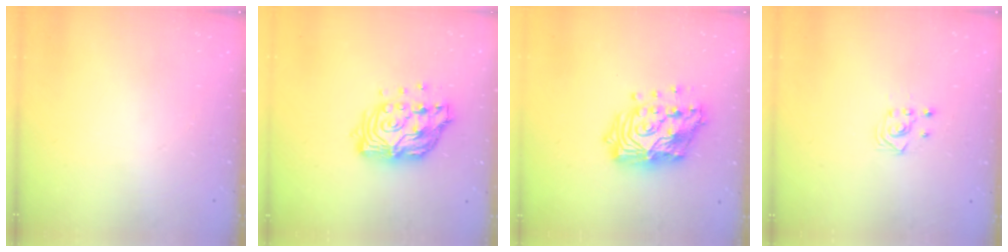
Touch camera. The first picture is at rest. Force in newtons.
{"total": 14.1, "press": 14.0, "slide": 1.3}
{"total": 18.1, "press": 18.0, "slide": 1.5}
{"total": 2.9, "press": 2.9, "slide": 0.3}